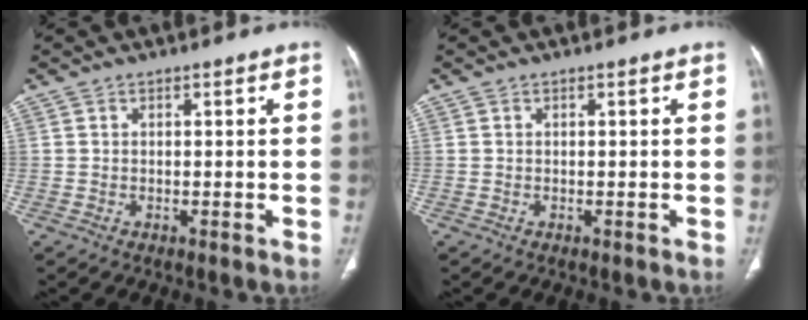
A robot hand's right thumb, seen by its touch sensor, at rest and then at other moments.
{"total": 0.0}